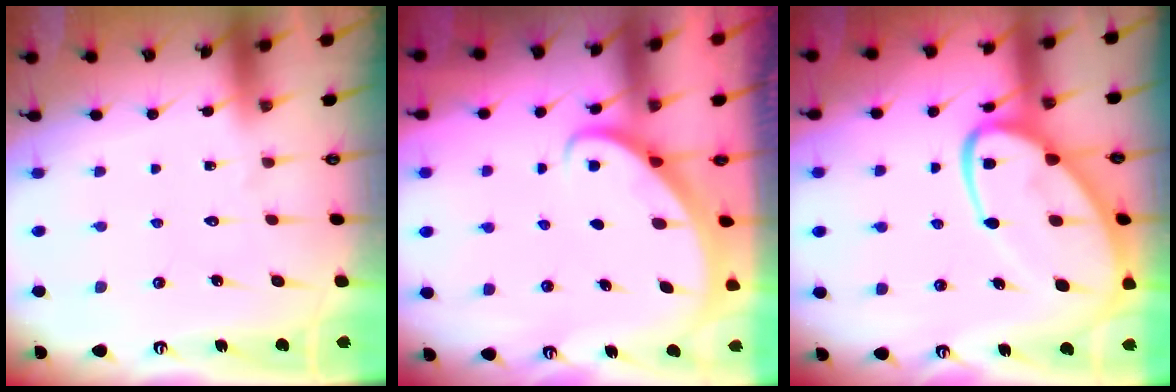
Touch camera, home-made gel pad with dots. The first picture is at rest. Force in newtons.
{"total": 2.6, "press": 2.6, "slide": 0.2}
{"total": 17.0, "press": 16.9, "slide": 1.5}